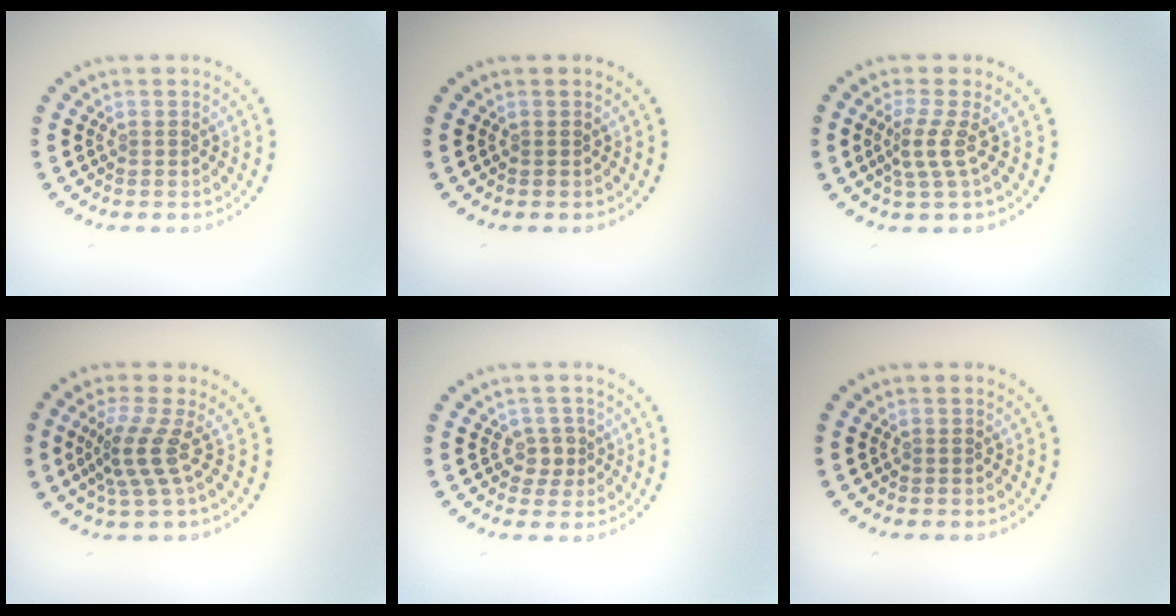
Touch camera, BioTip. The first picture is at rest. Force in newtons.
{"total": 0.0}
{"total": 2.3, "press": 1.6, "slide": 1.7}
{"total": 3.2, "press": 2.2, "slide": 2.3}
{"total": 1.8, "press": 1.5, "slide": 0.9}
{"total": 0.0}